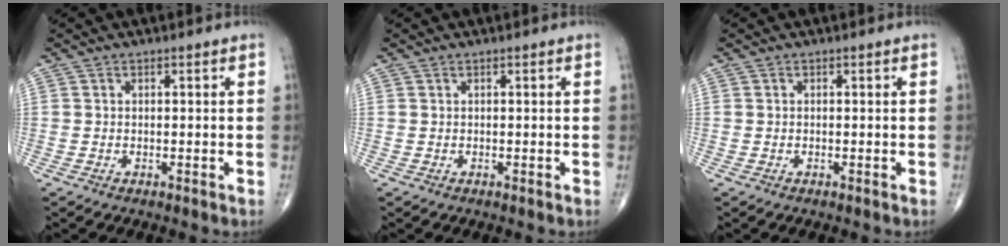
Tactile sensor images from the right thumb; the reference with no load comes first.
{"total": 0.0}
{"total": 0.0}